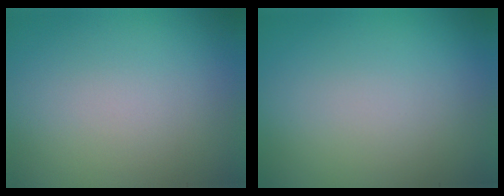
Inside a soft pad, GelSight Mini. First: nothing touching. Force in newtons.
{"total": 0.0}